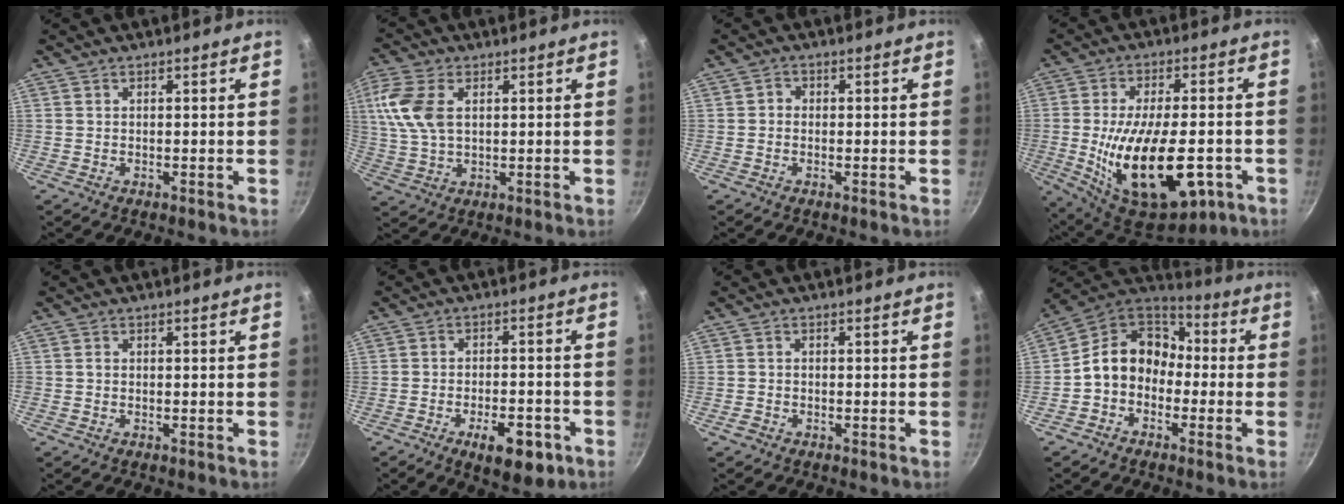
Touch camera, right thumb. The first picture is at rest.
{"total": 9.9, "force": [2.4, 5.9, 7.5], "torque": [-0.161, 0.004, 0.046]}
{"total": 1.3, "force": [-0.4, 1.1, 0.5], "torque": [-0.006, 0.007, -0.010]}
{"total": 22.3, "force": [-5.7, 10.5, 18.9], "torque": [-0.299, 0.007, -0.075]}
{"total": 0.5, "force": [-0.2, 0.2, 0.4], "torque": [-0.012, 0.004, -0.005]}
{"total": 10.1, "force": [-4.9, 4.7, 7.5], "torque": [-0.086, 0.024, -0.062]}
{"total": 1.6, "force": [-1.1, 1.0, 0.5], "torque": [-0.015, 0.009, -0.022]}
{"total": 12.4, "force": [-1.8, 10.1, 7.1], "torque": [-0.088, 0.052, -0.057]}